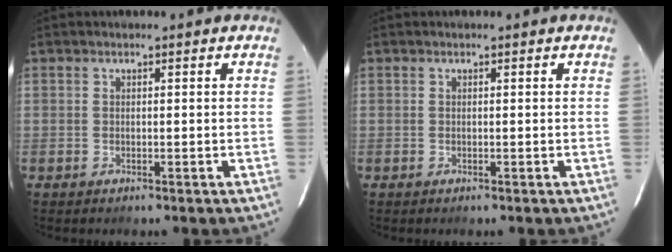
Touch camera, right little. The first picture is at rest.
{"total": 0.0}